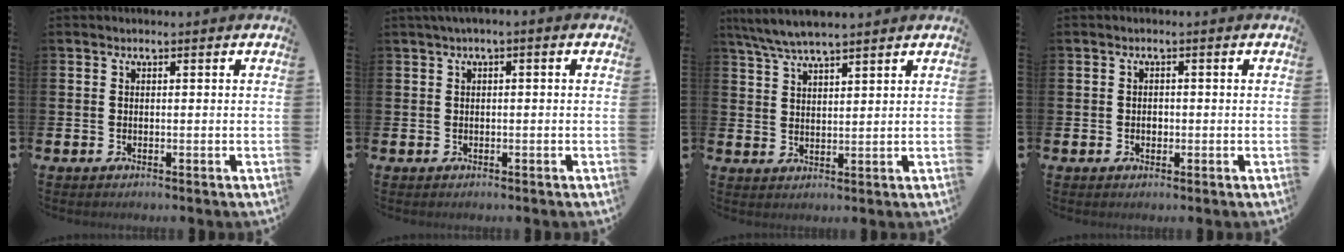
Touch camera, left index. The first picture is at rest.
{"total": 0.8, "force": [-0.2, 0.1, 0.8], "torque": [-0.015, 0.002, -0.004]}
{"total": 5.4, "force": [4.9, 0.5, 2.1], "torque": [-0.061, -0.013, 0.091]}
{"total": 1.0, "force": [-0.2, 0.8, 0.5], "torque": [-0.001, 0.002, -0.007]}